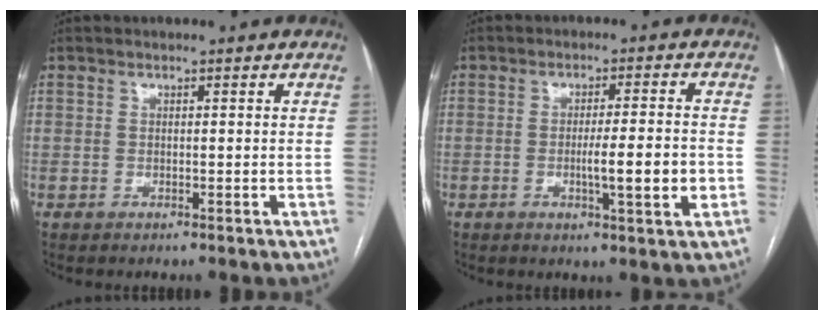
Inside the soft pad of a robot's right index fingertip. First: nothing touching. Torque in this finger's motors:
{"motor_torque": [1.77, -0.23, 0.64, 0.15]}